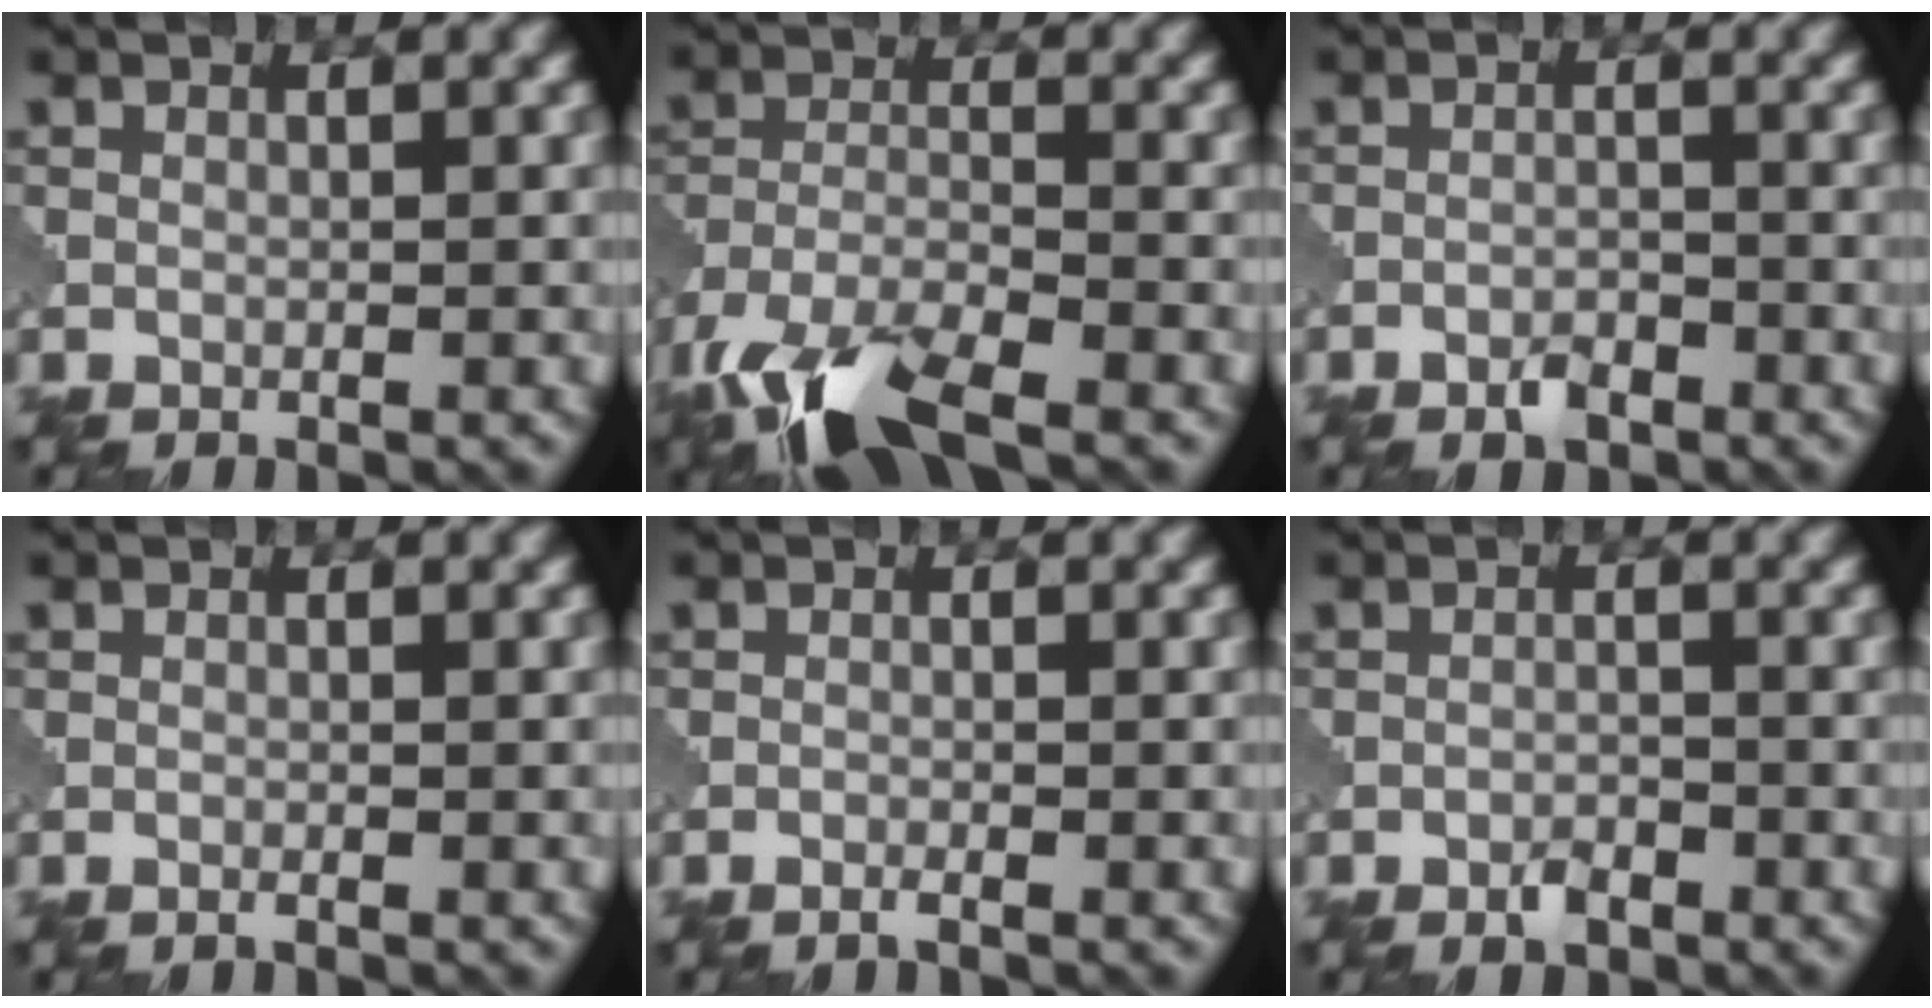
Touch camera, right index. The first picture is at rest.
{"total": 9.1, "force": [-6.3, 3.0, 5.7], "torque": [-0.118, -0.015, -0.129]}
{"total": 2.1, "force": [-1.5, 0.9, 1.1], "torque": [-0.015, 0.001, -0.030]}
{"total": 0.5, "force": [-0.4, 0.0, 0.3], "torque": [-0.005, -0.001, -0.009]}
{"total": 0.8, "force": [-0.7, 0.0, 0.5], "torque": [-0.009, 0.001, -0.015]}
{"total": 1.7, "force": [-1.2, 0.8, 0.9], "torque": [-0.014, 0.000, -0.024]}